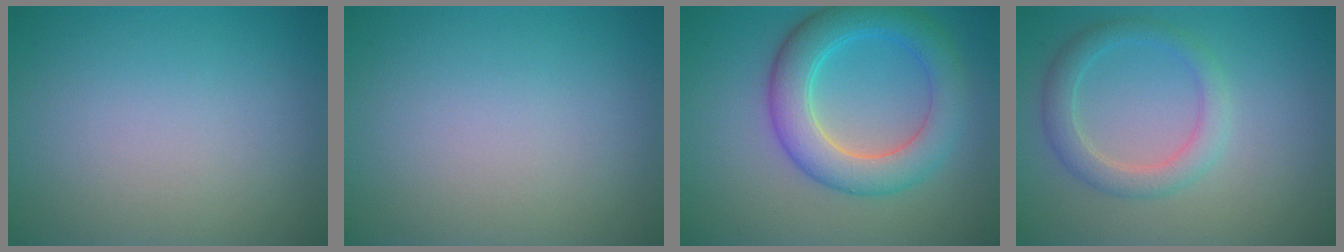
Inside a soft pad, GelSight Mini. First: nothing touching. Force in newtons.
{"total": 0.0}
{"total": 6.1, "press": 6.1, "slide": 0.3}
{"total": 2.8, "press": 2.8, "slide": 0.1}